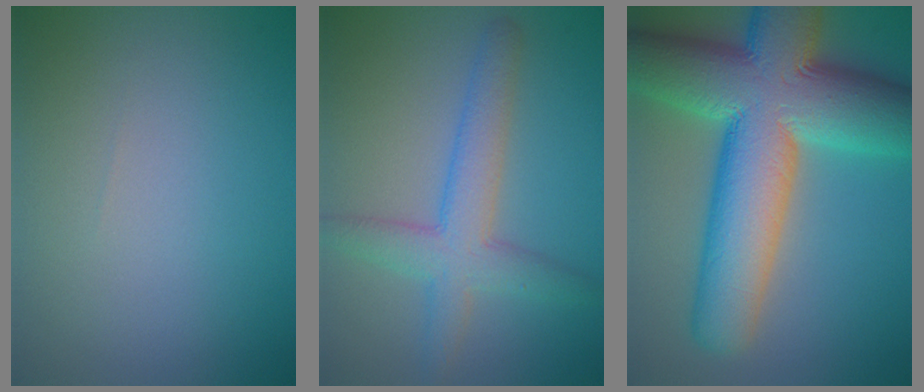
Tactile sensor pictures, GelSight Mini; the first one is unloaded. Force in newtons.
{"total": 4.6, "press": 4.6, "slide": 0.1}
{"total": 15.9, "press": 15.9, "slide": 0.7}